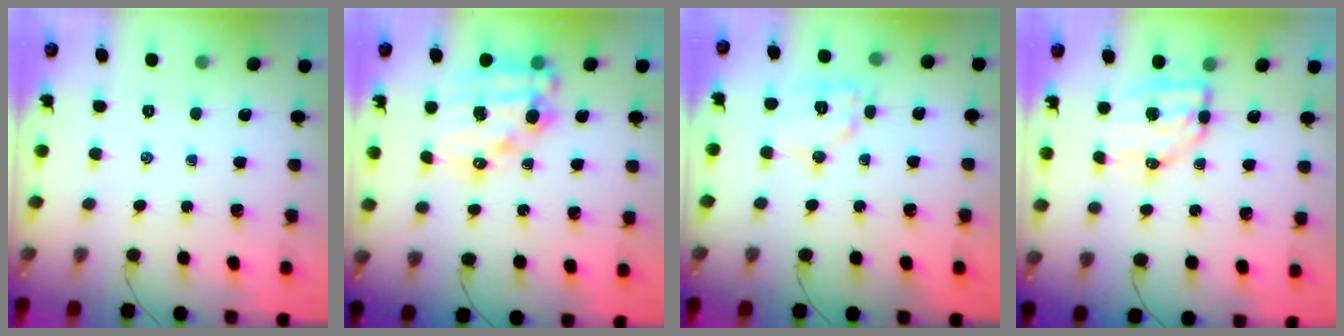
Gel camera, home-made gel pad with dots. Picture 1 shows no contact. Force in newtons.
{"total": 16.1, "press": 15.7, "slide": 3.5}
{"total": 9.7, "press": 9.7, "slide": 0.4}
{"total": 6.6, "press": 6.5, "slide": 1.3}